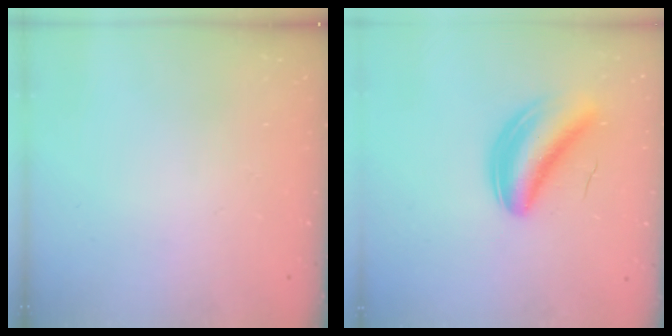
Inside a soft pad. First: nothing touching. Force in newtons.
{"total": 6.2, "press": 5.8, "slide": 2.3}